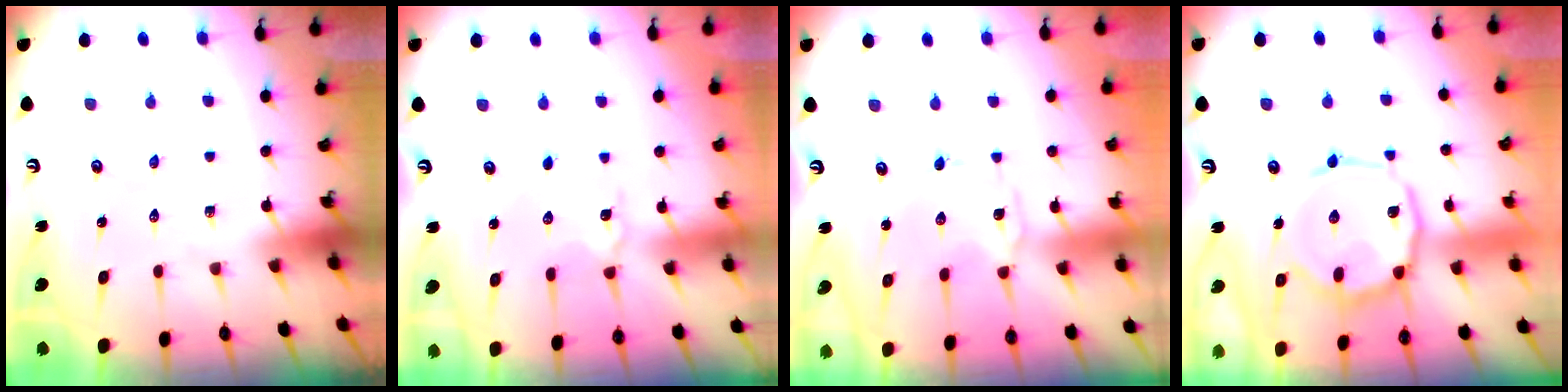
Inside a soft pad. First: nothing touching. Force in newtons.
{"total": 3.2, "press": 3.2, "slide": 0.3}
{"total": 0.0}
{"total": 14.2, "press": 14.2, "slide": 1.1}